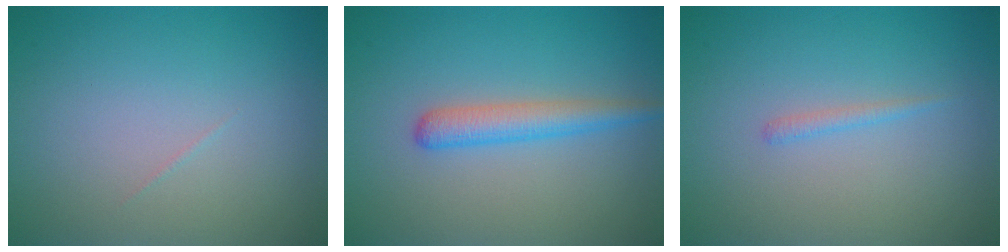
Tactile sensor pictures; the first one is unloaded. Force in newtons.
{"total": 2.7, "press": 2.7, "slide": 0.1}
{"total": 0.8, "press": 0.8, "slide": 0.1}